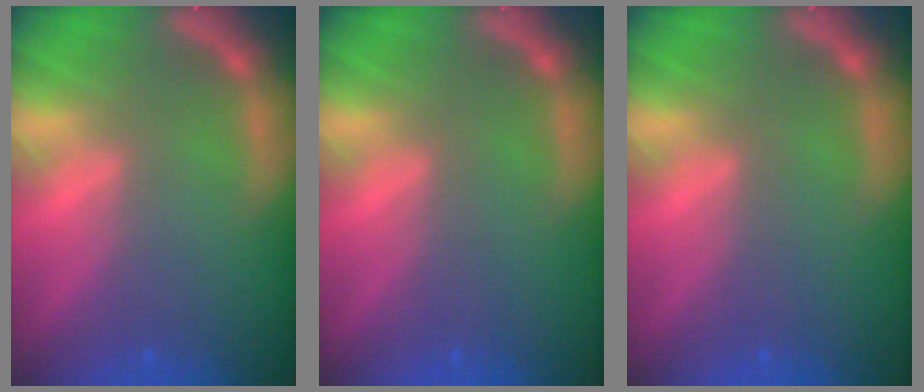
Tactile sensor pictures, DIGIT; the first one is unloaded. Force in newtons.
{"total": 0.0}
{"total": 0.0}